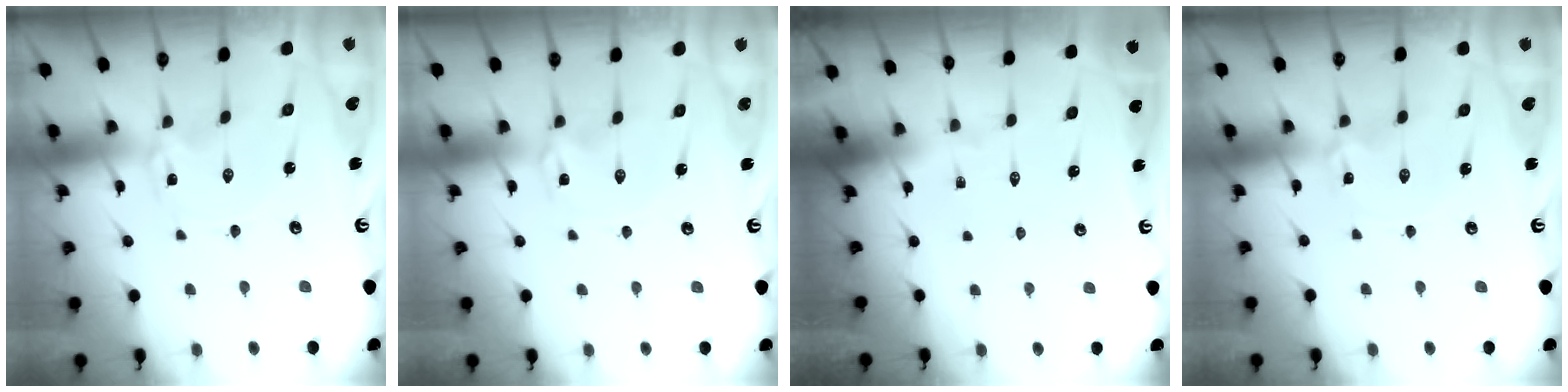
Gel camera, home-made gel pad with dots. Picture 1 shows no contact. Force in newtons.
{"total": 0.7, "press": 0.6, "slide": 0.3}
{"total": 0.0}
{"total": 0.7, "press": 0.6, "slide": 0.1}